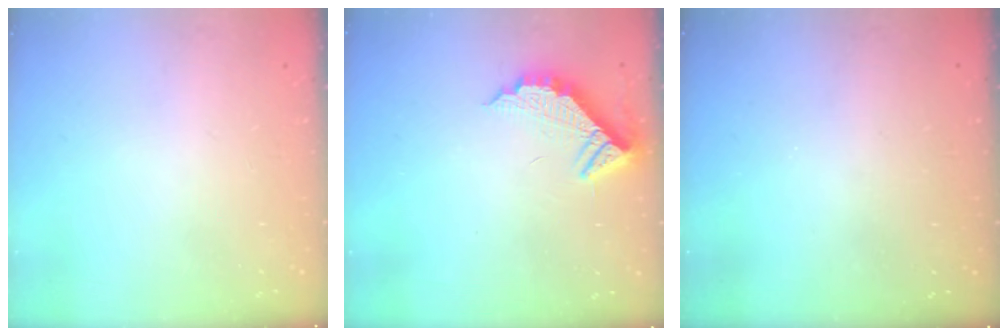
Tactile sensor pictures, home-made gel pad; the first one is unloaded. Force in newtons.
{"total": 9.6, "press": 9.6, "slide": 0.4}
{"total": 3.1, "press": 3.1, "slide": 0.1}